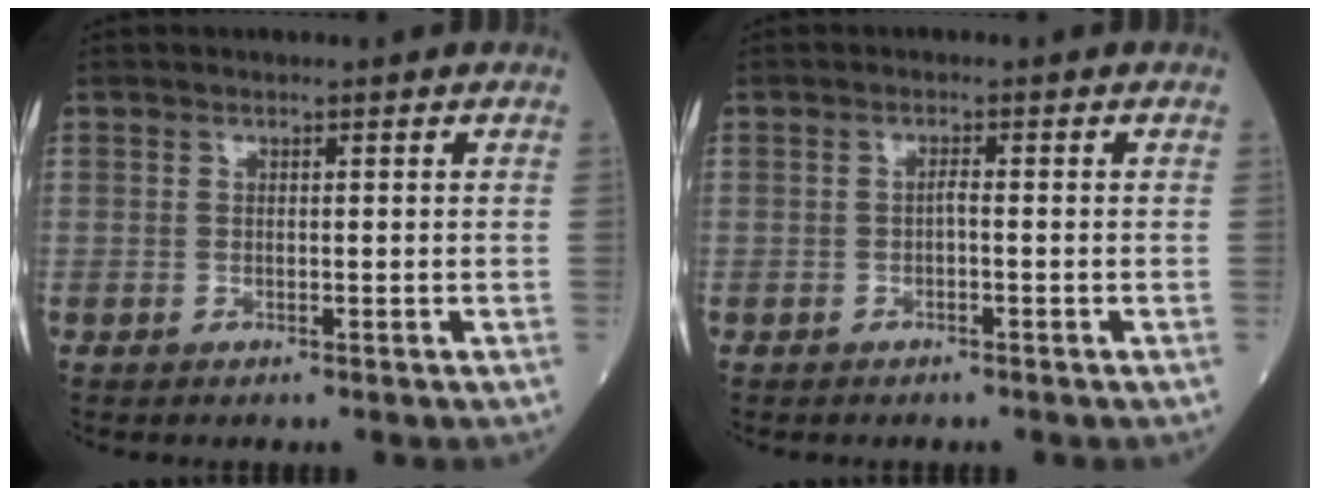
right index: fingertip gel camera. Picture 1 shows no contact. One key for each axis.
{"total": 0.9, "fx": -0.3, "fy": 0.1, "fz": 0.8, "tx": -0.013, "ty": 0.003, "tz": -0.008}